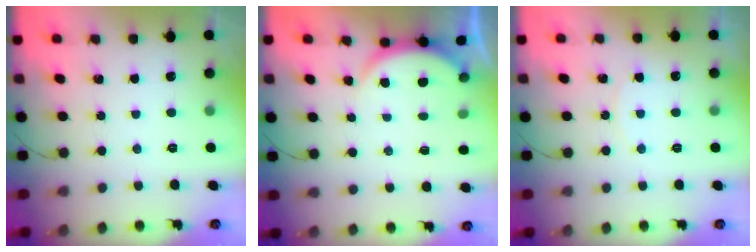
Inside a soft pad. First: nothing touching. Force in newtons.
{"total": 2.9, "press": 2.8, "slide": 0.6}
{"total": 3.0, "press": 3.0, "slide": 0.4}